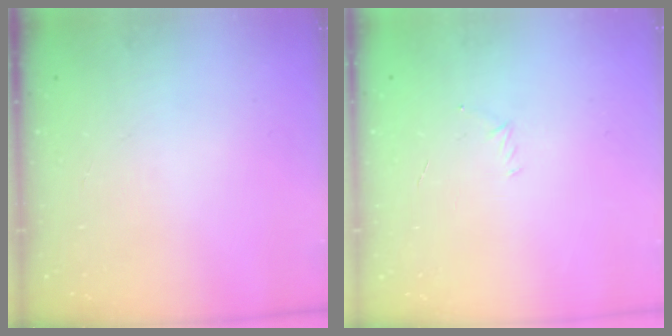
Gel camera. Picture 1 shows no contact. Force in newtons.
{"total": 2.9, "press": 2.8, "slide": 0.8}